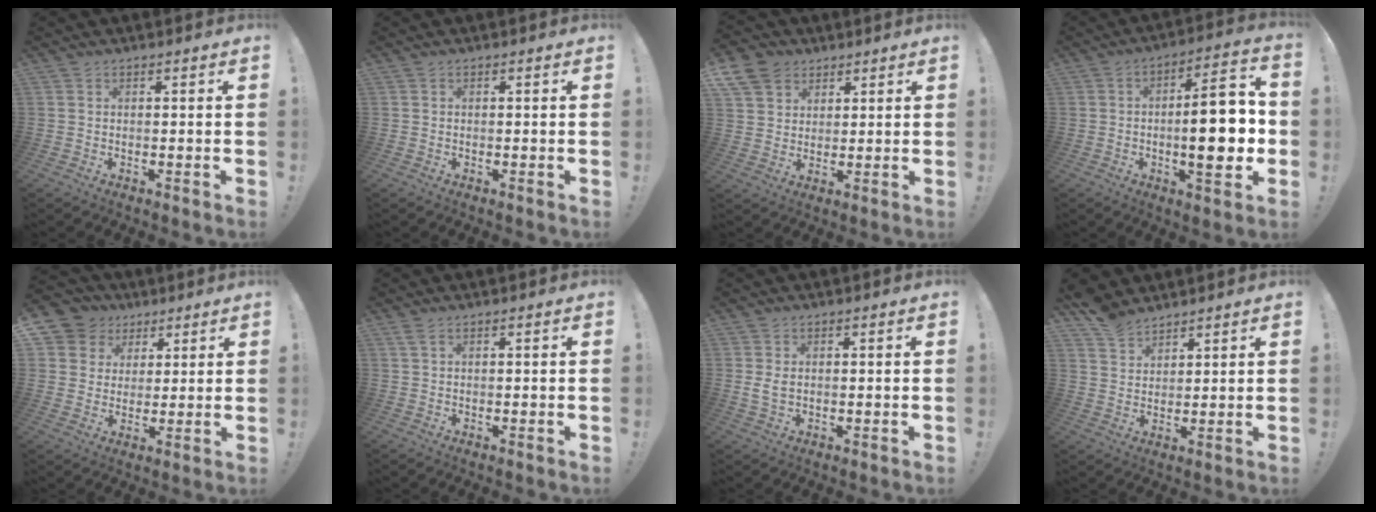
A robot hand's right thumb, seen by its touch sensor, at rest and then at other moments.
{"total": 0.0}
{"total": 9.1, "force": [5.1, 7.0, 2.9], "torque": [-0.047, -0.027, 0.103]}
{"total": 17.0, "force": [-1.8, 5.0, 16.2], "torque": [-0.223, 0.002, -0.033]}
{"total": 8.9, "force": [3.6, 7.9, 1.9], "torque": [-0.030, -0.020, 0.076]}
{"total": 1.3, "force": [0.7, 0.4, 1.1], "torque": [-0.014, -0.002, 0.011]}
{"total": 2.7, "force": [0.7, 1.7, 2.1], "torque": [-0.027, -0.001, 0.012]}
{"total": 7.3, "force": [6.1, 3.4, 2.0], "torque": [-0.037, -0.038, 0.120]}